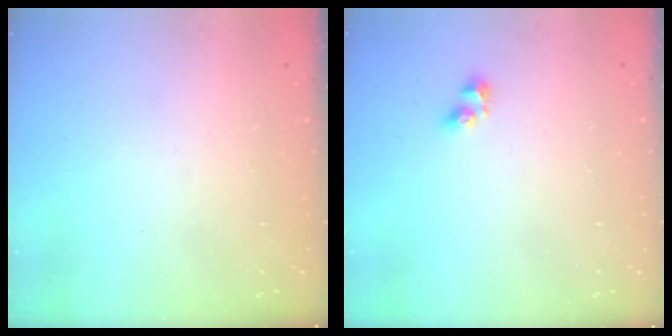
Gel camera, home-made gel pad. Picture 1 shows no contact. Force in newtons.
{"total": 3.9, "press": 3.8, "slide": 0.9}